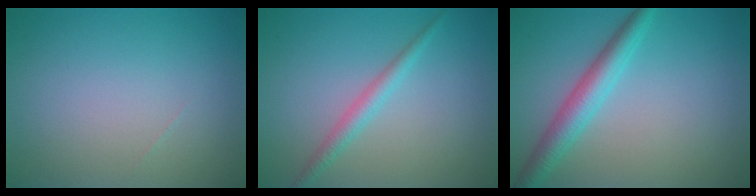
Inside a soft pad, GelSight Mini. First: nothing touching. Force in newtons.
{"total": 1.9, "press": 1.9, "slide": 0.0}
{"total": 3.8, "press": 3.8, "slide": 0.1}